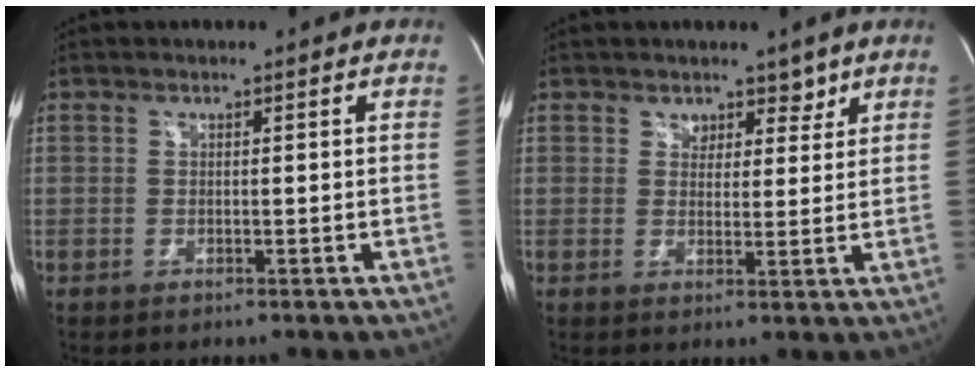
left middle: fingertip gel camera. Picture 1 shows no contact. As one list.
[{"total": 3.4, "force": [2.4, 2.3, 0.7], "torque": [0.002, 0.001, 0.035]}]